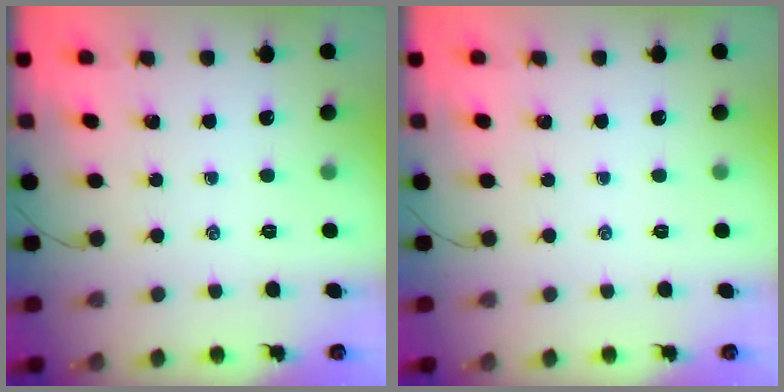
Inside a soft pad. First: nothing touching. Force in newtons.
{"total": 0.0}